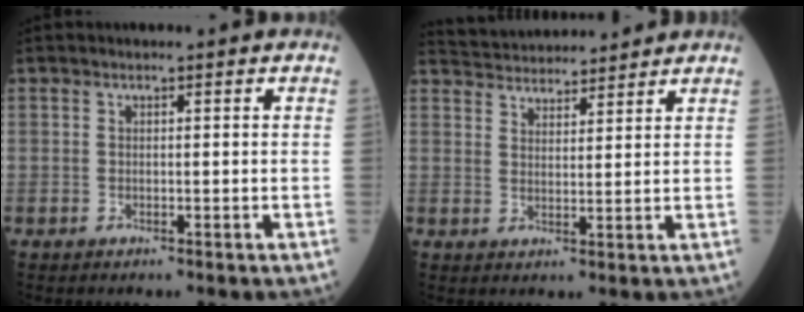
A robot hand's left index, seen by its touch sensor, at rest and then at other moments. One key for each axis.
{"total": 10.2, "fx": 9.9, "fy": 1.6, "fz": 2.0, "tx": -0.036, "ty": 0.026, "tz": 0.151}